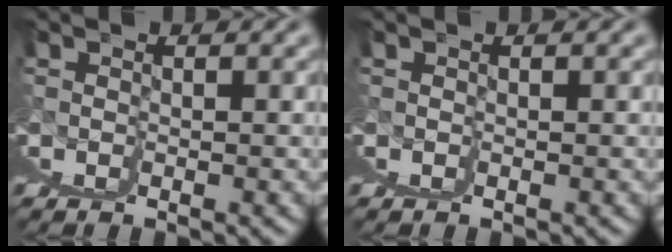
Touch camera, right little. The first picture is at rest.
{"total": 0.0}